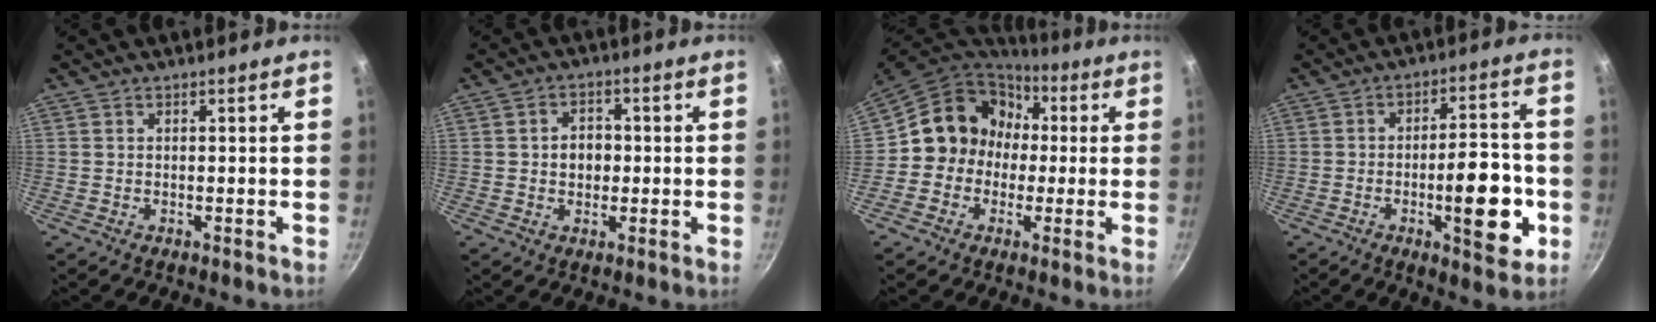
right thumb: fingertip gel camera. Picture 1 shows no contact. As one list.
[{"total": 4.8, "force": [-0.1, 3.8, 2.9], "torque": [-0.019, 0.008, -0.004]}, {"total": 13.2, "force": [0.6, 12.1, 5.3], "torque": [-0.044, 0.039, -0.010]}, {"total": 14.3, "force": [-4.0, 5.3, 12.6], "torque": [-0.150, 0.023, -0.055]}]